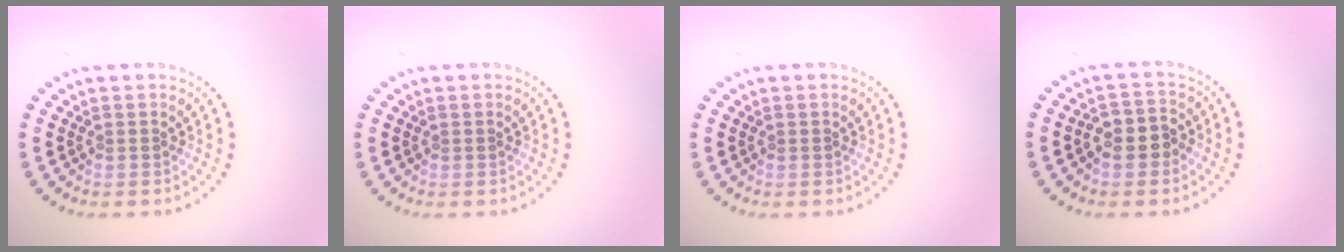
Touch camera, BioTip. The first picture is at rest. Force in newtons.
{"total": 0.0}
{"total": 0.0}
{"total": 2.6, "press": 2.4, "slide": 1.0}